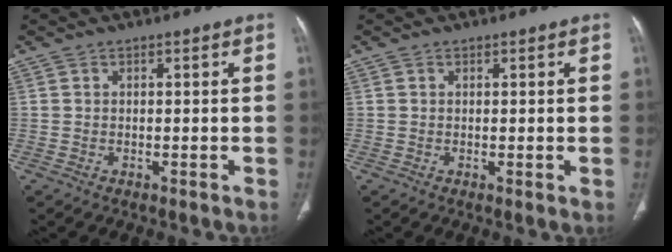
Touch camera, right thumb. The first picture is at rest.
{"total": 0.7, "force": [0.1, 0.1, 0.7], "torque": [-0.019, -0.005, 0.001]}